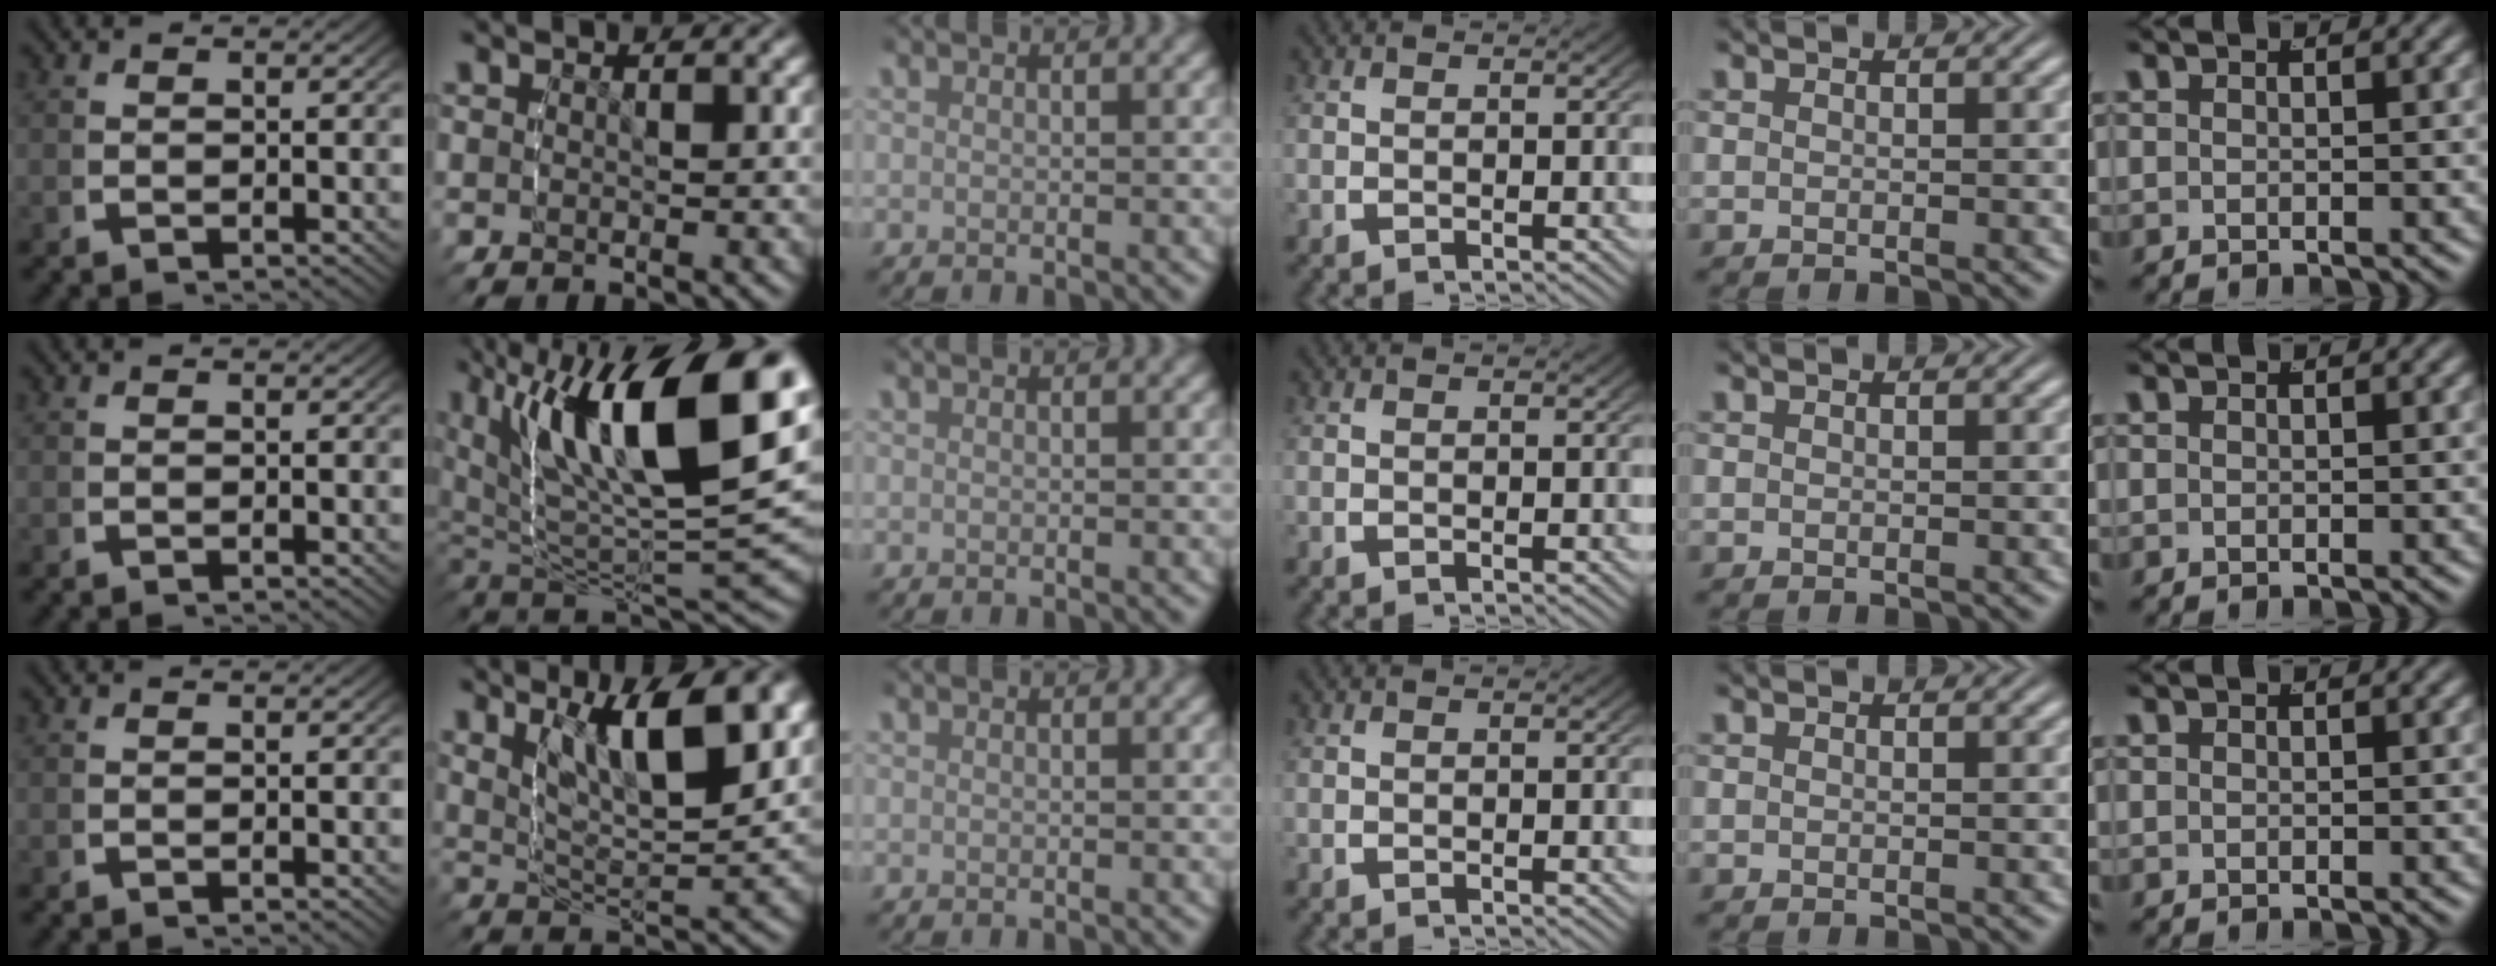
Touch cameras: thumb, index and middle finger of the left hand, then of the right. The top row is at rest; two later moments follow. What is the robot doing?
{"motion": "lift_and_place", "object": "glue stick"}